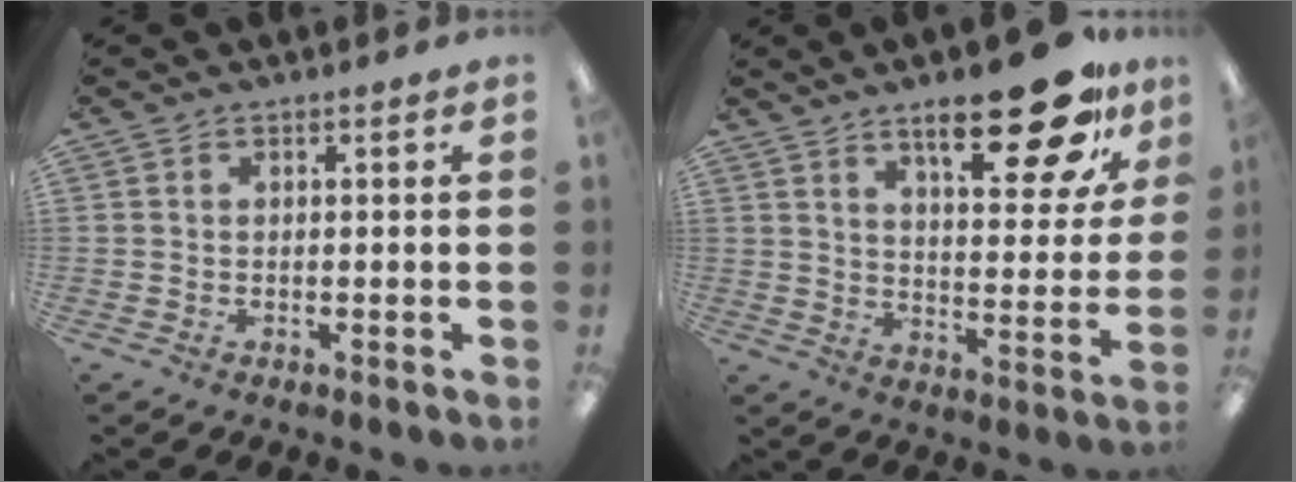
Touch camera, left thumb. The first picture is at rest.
{"total": 20.8, "force": [13.4, 6.8, 14.4], "torque": [-0.199, -0.074, 0.208]}